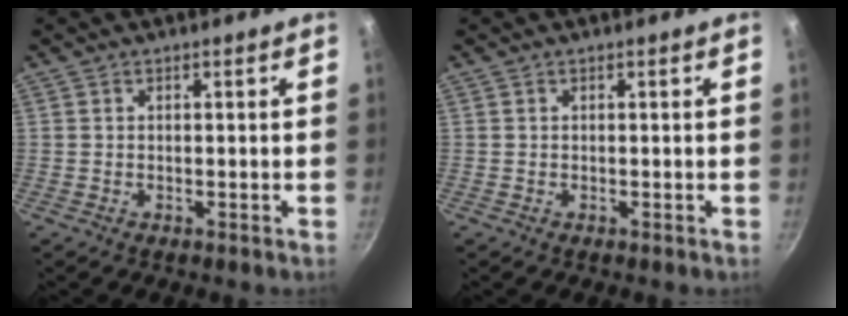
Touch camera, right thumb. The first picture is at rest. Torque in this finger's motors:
{"motor_torque": [0.00, 0.00, 0.00, 0.00, 0.01]}